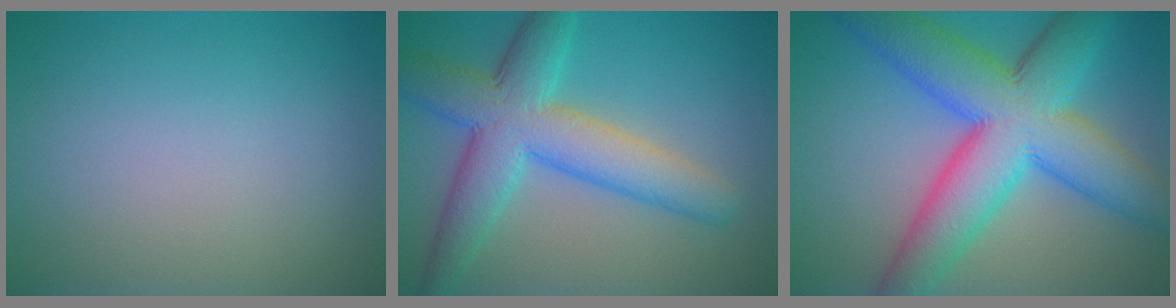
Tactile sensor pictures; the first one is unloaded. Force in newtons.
{"total": 7.8, "press": 7.8, "slide": 0.2}
{"total": 11.9, "press": 11.9, "slide": 0.3}